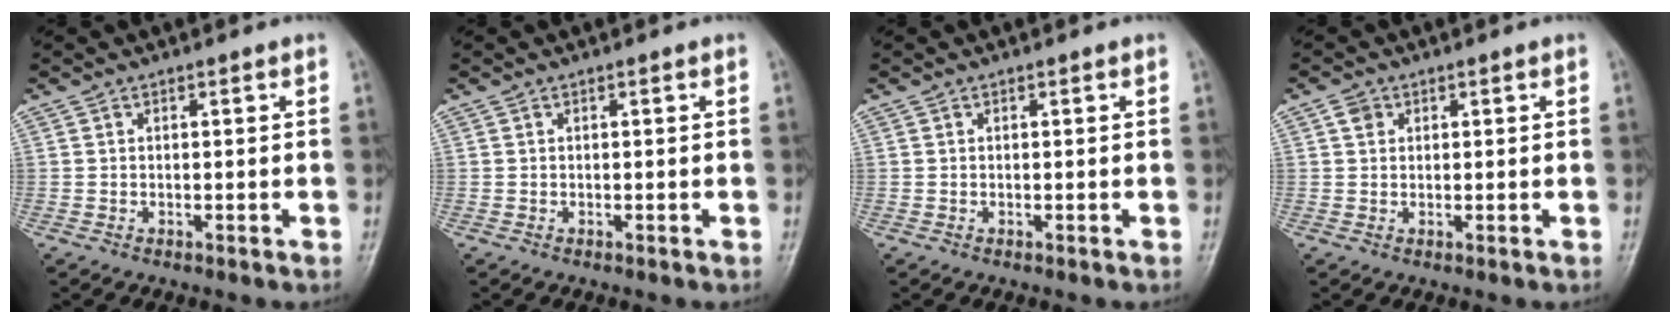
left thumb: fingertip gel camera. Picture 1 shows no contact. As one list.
[{"total": 0.0}, {"total": 0.0}, {"total": 2.0, "force": [0.8, 1.6, 0.8], "torque": [-0.006, 0.000, 0.010]}]